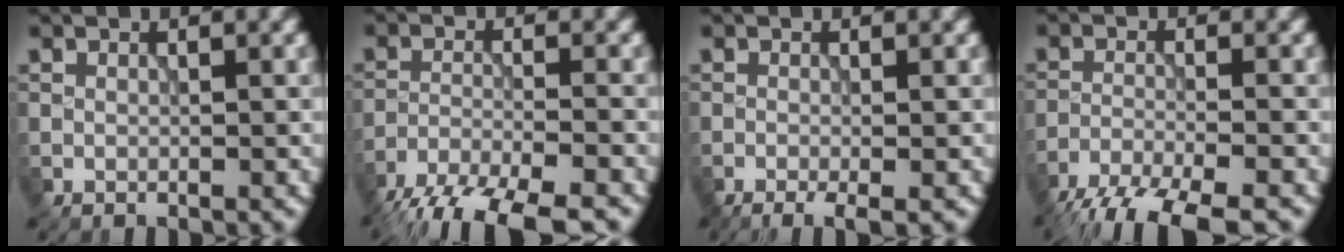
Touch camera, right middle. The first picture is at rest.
{"total": 9.3, "force": [-8.1, 2.1, 4.2], "torque": [-0.073, -0.028, -0.132]}
{"total": 1.9, "force": [-1.0, 0.4, 1.5], "torque": [-0.025, -0.005, -0.021]}
{"total": 8.4, "force": [-7.3, 1.6, 3.9], "torque": [-0.072, -0.031, -0.121]}